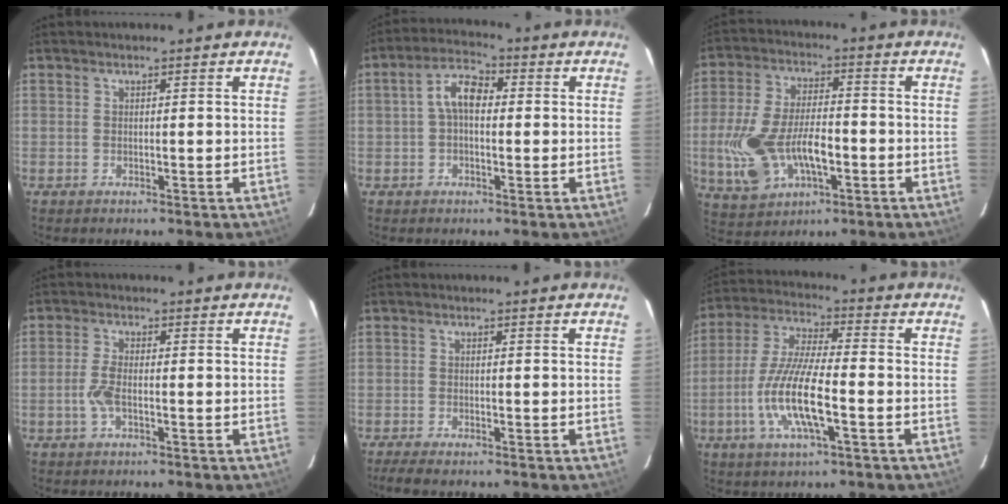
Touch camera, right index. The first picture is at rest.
{"total": 6.1, "force": [0.3, 3.4, 5.0], "torque": [-0.096, 0.023, 0.004]}
{"total": 15.9, "force": [-4.2, 8.5, 12.8], "torque": [-0.280, -0.007, -0.063]}
{"total": 3.5, "force": [-1.1, 1.1, 3.2], "torque": [-0.074, 0.001, -0.024]}
{"total": 3.7, "force": [-3.0, 0.6, 2.1], "torque": [-0.053, -0.014, -0.055]}
{"total": 13.4, "force": [-4.1, 2.7, 12.4], "torque": [-0.259, -0.008, -0.080]}